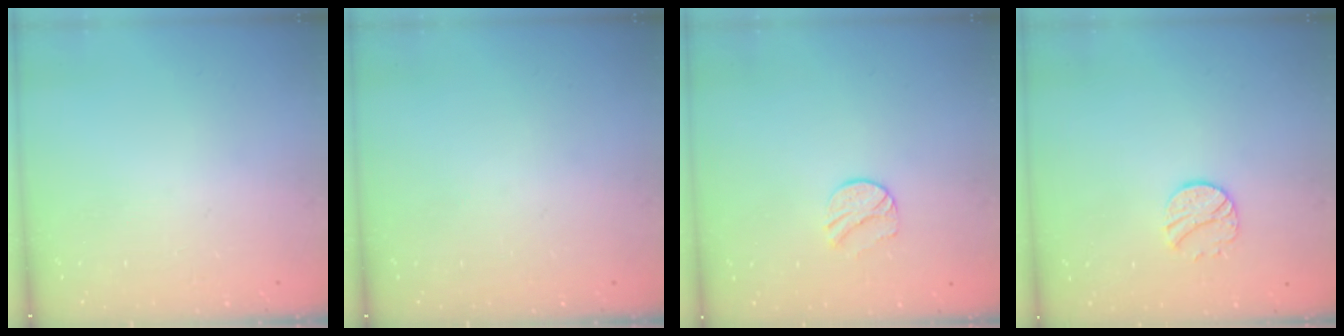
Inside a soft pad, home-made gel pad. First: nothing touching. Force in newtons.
{"total": 0.0}
{"total": 7.3, "press": 7.2, "slide": 0.7}
{"total": 8.7, "press": 8.7, "slide": 0.3}